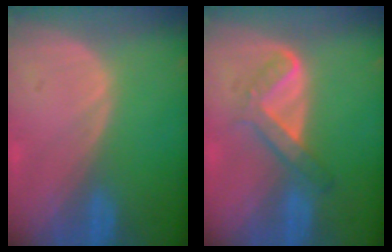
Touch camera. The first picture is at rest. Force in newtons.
{"total": 4.9, "press": 4.8, "slide": 1.0}